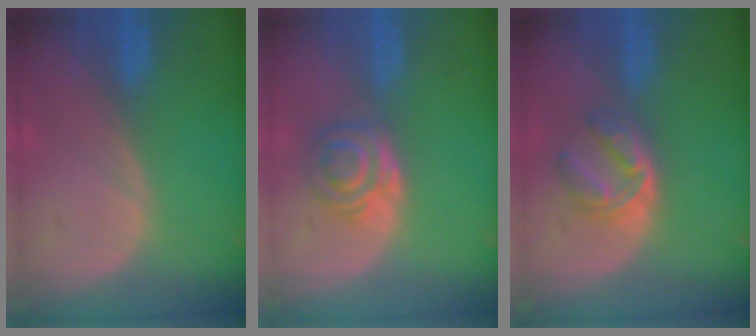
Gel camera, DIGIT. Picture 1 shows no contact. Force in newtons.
{"total": 5.2, "press": 4.8, "slide": 1.9}
{"total": 5.8, "press": 5.0, "slide": 3.0}